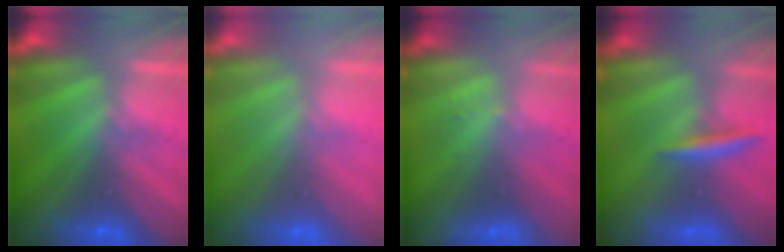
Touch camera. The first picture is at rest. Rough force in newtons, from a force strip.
{"total": 2.4}
{"total": 1.3}
{"total": 2.9}